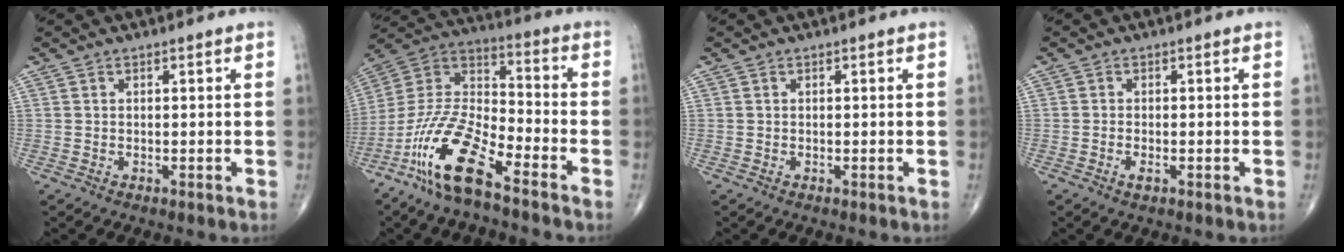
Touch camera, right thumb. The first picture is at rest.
{"total": 16.4, "force": [-10.5, 4.8, 11.7], "torque": [-0.235, 0.061, -0.206]}
{"total": 0.0}
{"total": 1.6, "force": [-0.7, 0.7, 1.2], "torque": [-0.023, 0.000, -0.013]}